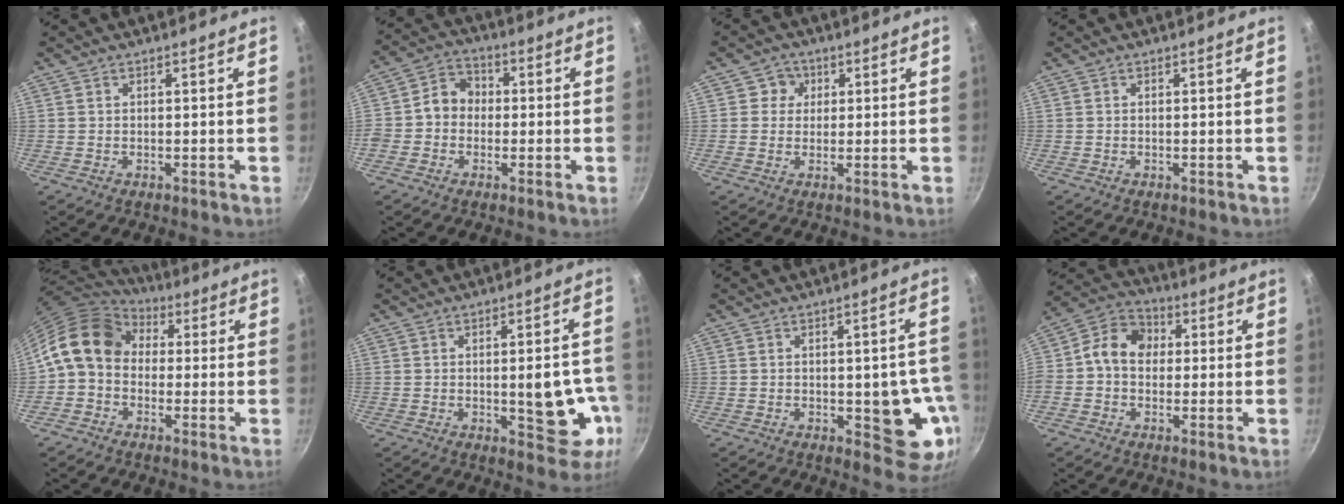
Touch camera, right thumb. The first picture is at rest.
{"total": 6.8, "force": [-0.6, 5.9, 3.3], "torque": [-0.020, 0.020, -0.029]}
{"total": 3.7, "force": [1.0, 3.5, 0.5], "torque": [0.023, 0.002, 0.008]}
{"total": 0.0}
{"total": 13.0, "force": [1.4, 10.2, 7.9], "torque": [-0.125, 0.034, 0.001]}
{"total": 11.1, "force": [-2.0, 4.7, 9.9], "torque": [-0.089, 0.007, -0.021]}
{"total": 10.8, "force": [-2.0, 5.0, 9.3], "torque": [-0.060, 0.000, -0.023]}
{"total": 9.7, "force": [0.5, 7.8, 5.8], "torque": [-0.075, 0.025, -0.019]}